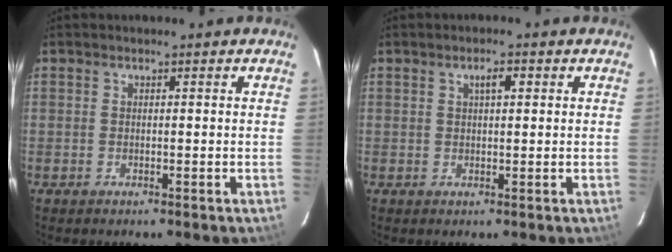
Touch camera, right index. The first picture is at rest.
{"total": 2.1, "force": [0.8, 0.8, 1.8], "torque": [-0.030, 0.008, 0.014]}